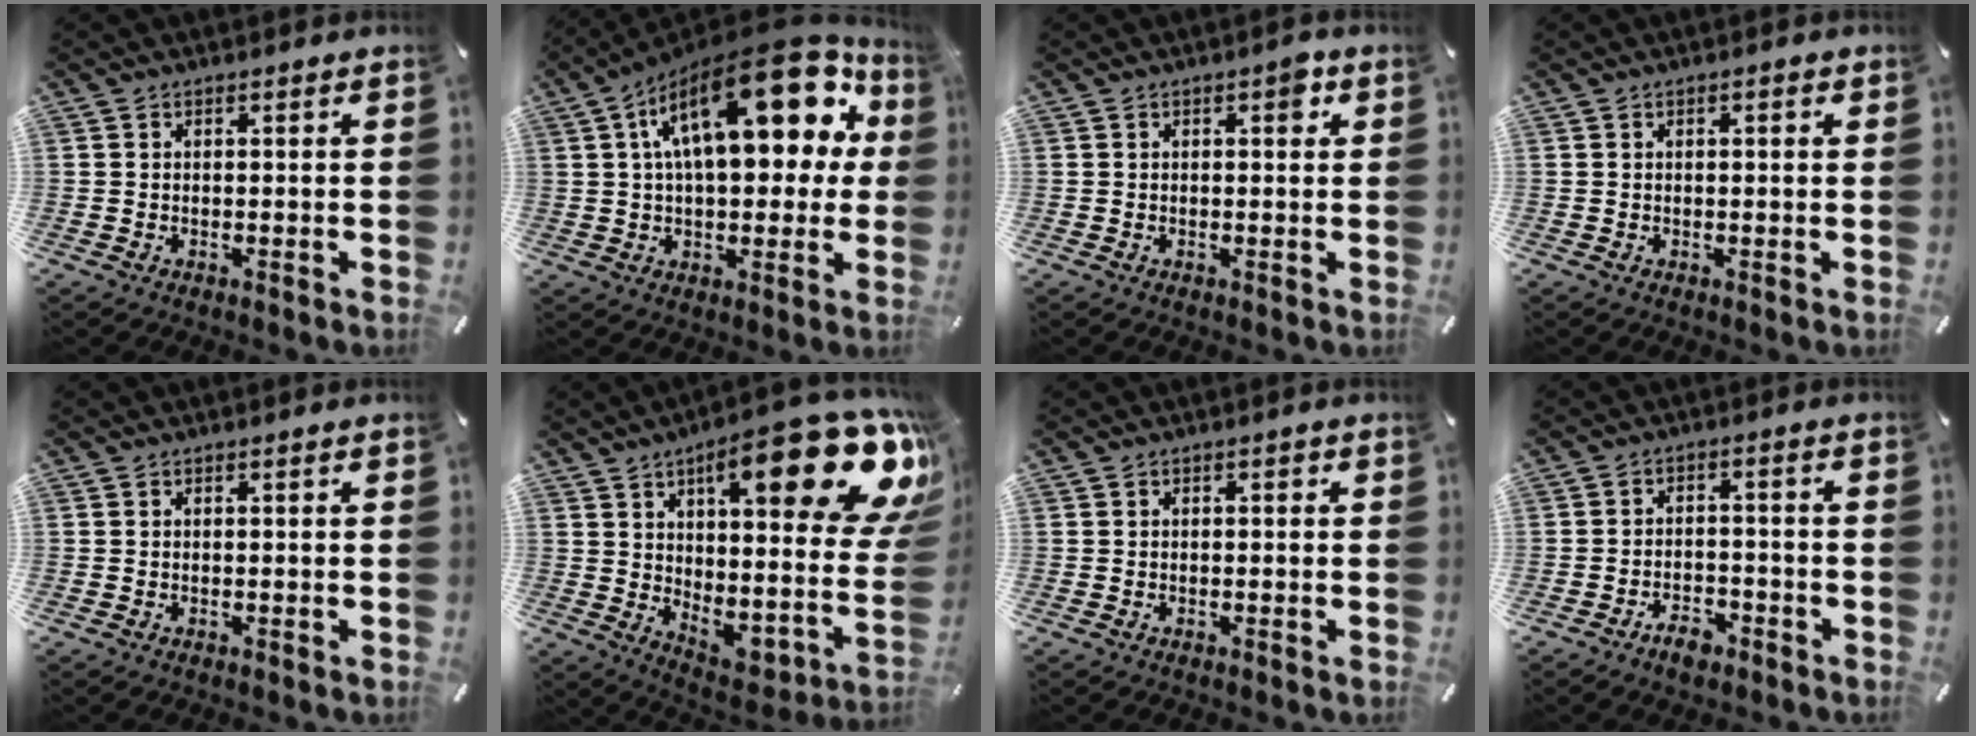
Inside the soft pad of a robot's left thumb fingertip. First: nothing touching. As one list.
[{"total": 25.2, "force": [9.0, 11.2, 20.7], "torque": [-0.336, -0.040, 0.142]}, {"total": 3.0, "force": [0.9, 1.5, 2.5], "torque": [-0.021, -0.002, 0.005]}, {"total": 0.9, "force": [0.2, 0.4, 0.8], "torque": [-0.015, 0.004, 0.001]}, {"total": 0.0}, {"total": 24.7, "force": [10.5, 10.0, 20.0], "torque": [-0.242, -0.094, 0.177]}, {"total": 0.8, "force": [0.0, 0.5, 0.6], "torque": [-0.011, 0.004, -0.002]}, {"total": 4.5, "force": [-3.4, 2.2, 2.0], "torque": [-0.038, 0.017, -0.064]}]